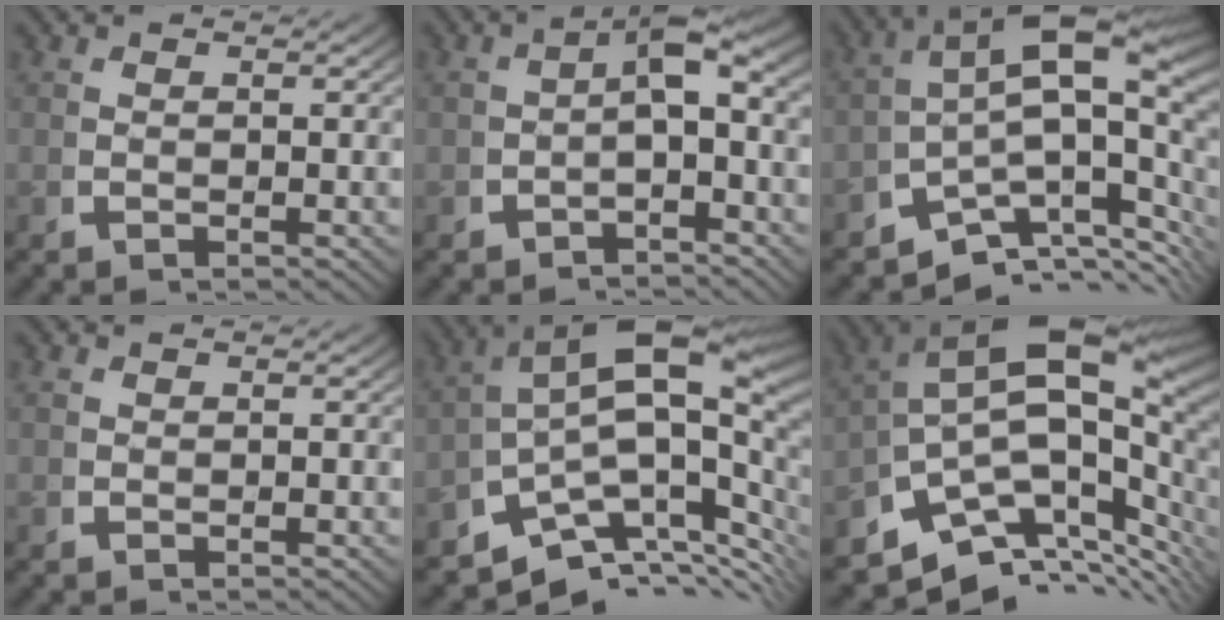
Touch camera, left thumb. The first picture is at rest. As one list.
[{"total": 5.1, "force": [-0.3, 2.7, 4.3], "torque": [-0.067, 0.000, -0.004]}, {"total": 12.8, "force": [-3.1, 7.7, 9.8], "torque": [-0.152, -0.034, -0.039]}, {"total": 0.6, "force": [0.3, 0.5, 0.2], "torque": [-0.010, -0.006, 0.009]}, {"total": 16.1, "force": [-2.3, 10.2, 12.2], "torque": [-0.191, -0.041, -0.029]}, {"total": 18.4, "force": [-2.2, 12.0, 13.8], "torque": [-0.219, -0.036, -0.034]}]